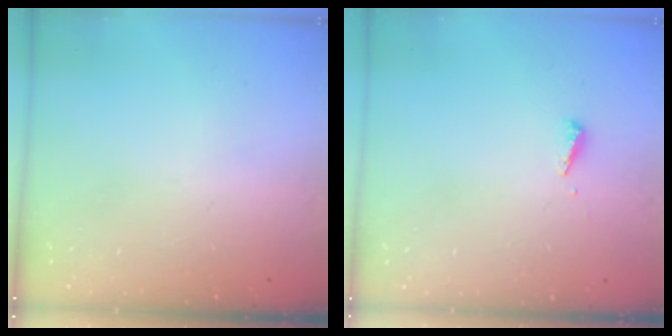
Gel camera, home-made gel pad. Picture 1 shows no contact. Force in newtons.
{"total": 2.5, "press": 2.5, "slide": 0.1}